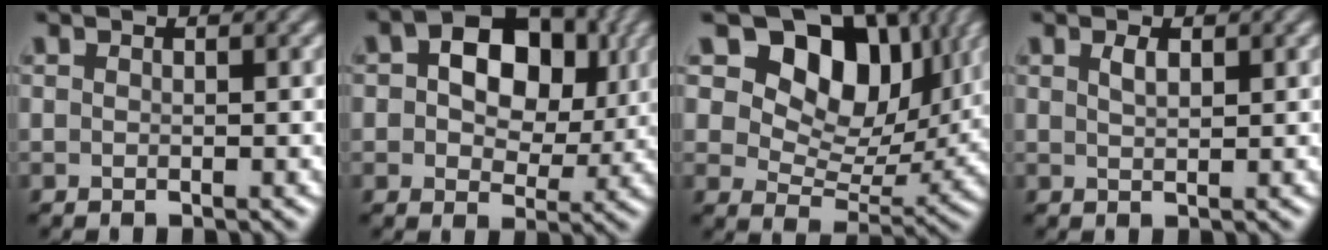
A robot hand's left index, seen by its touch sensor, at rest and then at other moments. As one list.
[{"total": 9.8, "force": [2.2, 6.7, 6.9], "torque": [-0.093, 0.025, 0.023]}, {"total": 12.5, "force": [5.9, 7.9, 7.7], "torque": [-0.122, 0.010, 0.085]}, {"total": 1.3, "force": [0.7, 0.5, 0.9], "torque": [-0.019, 0.001, 0.014]}]